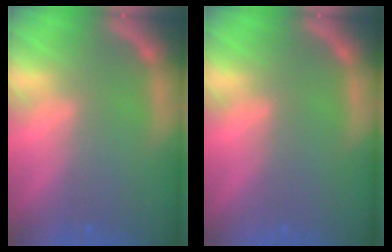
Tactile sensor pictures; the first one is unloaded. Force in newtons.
{"total": 0.0}